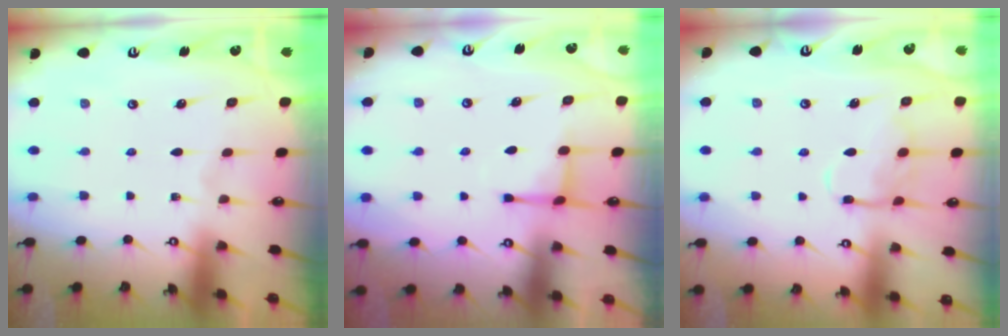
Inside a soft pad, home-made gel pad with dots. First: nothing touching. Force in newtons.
{"total": 2.8, "press": 2.7, "slide": 0.6}
{"total": 13.1, "press": 13.1, "slide": 1.0}